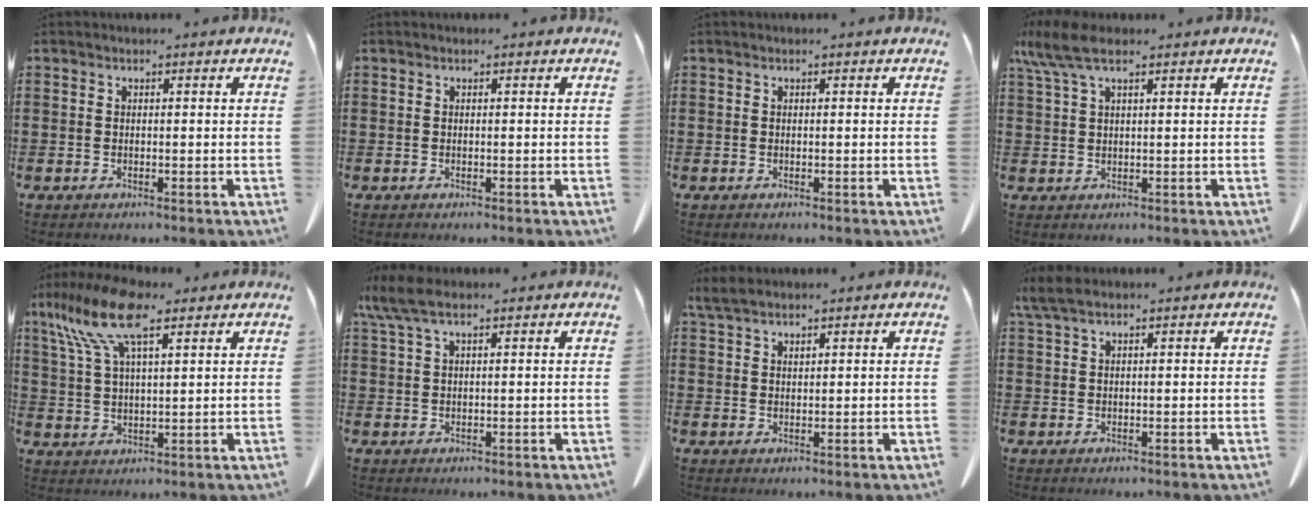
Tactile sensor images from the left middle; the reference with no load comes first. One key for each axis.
{"total": 0.0}
{"total": 0.0}
{"total": 5.9, "fx": 3.5, "fy": 1.6, "fz": 4.5, "tx": -0.109, "ty": -0.004, "tz": 0.060}
{"total": 11.4, "fx": 7.0, "fy": 3.7, "fz": 8.3, "tx": -0.191, "ty": -0.007, "tz": 0.122}
{"total": 4.7, "fx": 2.8, "fy": 1.2, "fz": 3.6, "tx": -0.090, "ty": -0.003, "tz": 0.047}
{"total": 2.7, "fx": 2.3, "fy": 0.5, "fz": 1.2, "tx": -0.029, "ty": 0.002, "tz": 0.044}
{"total": 2.9, "fx": 1.9, "fy": 0.6, "fz": 2.0, "tx": -0.043, "ty": 0.002, "tz": 0.035}